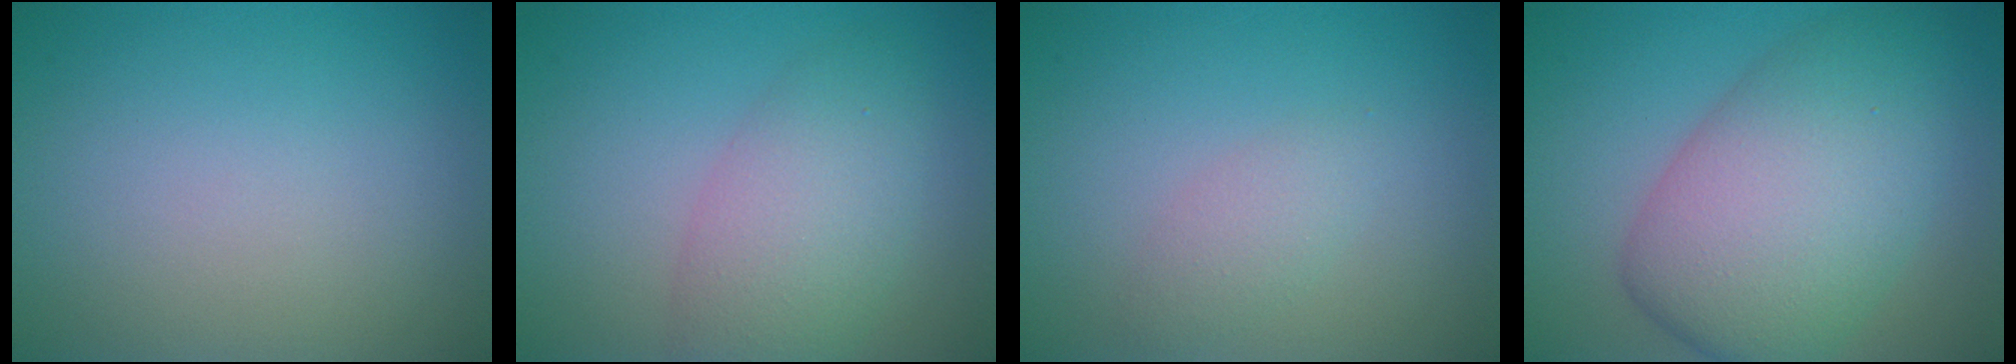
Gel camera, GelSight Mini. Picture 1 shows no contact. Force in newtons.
{"total": 4.9, "press": 4.9, "slide": 0.2}
{"total": 1.6, "press": 1.6, "slide": 0.1}
{"total": 9.8, "press": 9.8, "slide": 0.2}